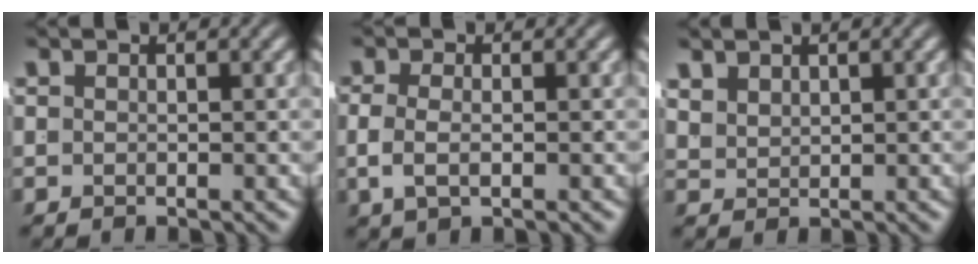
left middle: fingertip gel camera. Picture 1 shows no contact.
{"total": 2.2, "force": [-0.5, 0.6, 2.0], "torque": [-0.041, -0.012, 0.001]}
{"total": 1.6, "force": [1.6, 0.3, 0.5], "torque": [-0.005, -0.002, 0.041]}